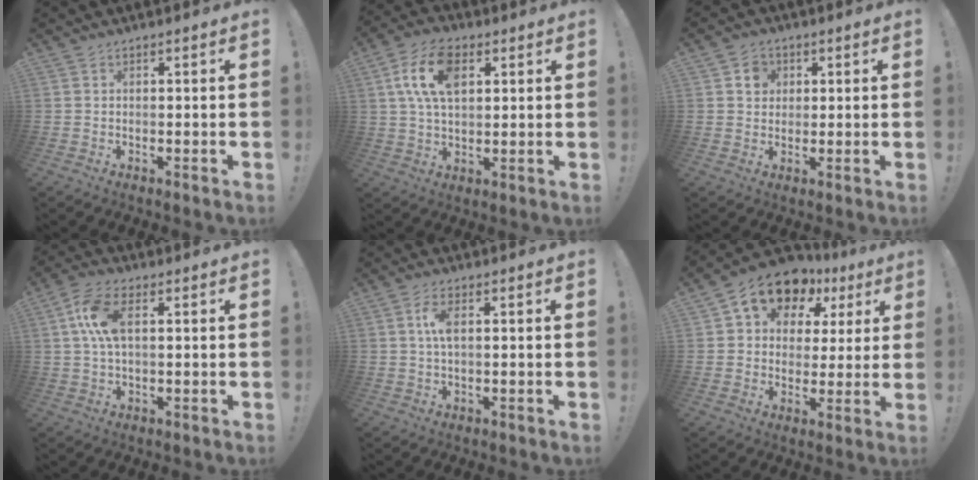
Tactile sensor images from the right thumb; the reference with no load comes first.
{"total": 13.3, "force": [4.5, 7.8, 9.8], "torque": [-0.183, 0.005, 0.082]}
{"total": 5.1, "force": [1.7, 4.5, 1.6], "torque": [-0.015, 0.000, 0.029]}
{"total": 9.8, "force": [2.0, 4.6, 8.4], "torque": [-0.166, -0.001, 0.037]}
{"total": 4.9, "force": [0.7, 1.7, 4.5], "torque": [-0.086, -0.001, 0.008]}
{"total": 11.9, "force": [6.9, 8.1, 5.4], "torque": [-0.089, -0.042, 0.127]}